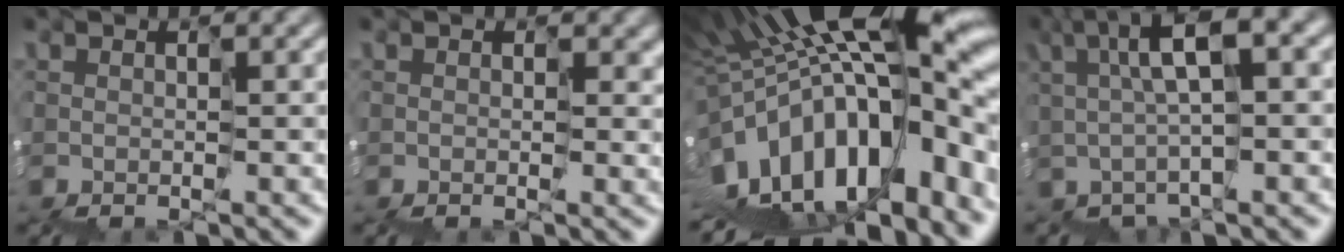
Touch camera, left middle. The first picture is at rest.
{"total": 3.9, "force": [0.8, 2.9, 2.5], "torque": [-0.027, -0.002, 0.015]}
{"total": 16.1, "force": [-2.4, 8.0, 13.8], "torque": [-0.208, 0.005, -0.043]}
{"total": 3.1, "force": [0.9, 0.1, 3.0], "torque": [-0.045, 0.025, 0.011]}